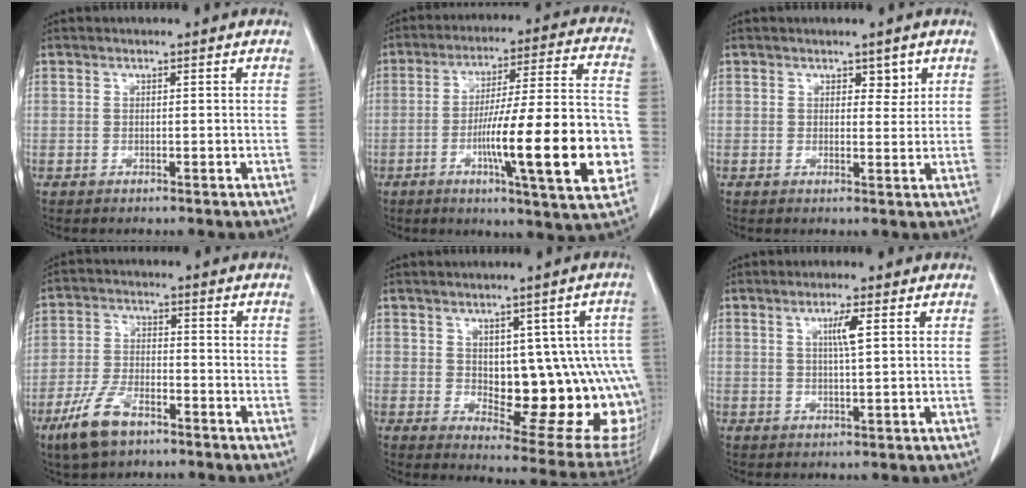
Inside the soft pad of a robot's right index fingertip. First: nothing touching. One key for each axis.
{"total": 21.2, "fx": -5.4, "fy": 1.6, "fz": 20.4, "tx": -0.277, "ty": 0.005, "tz": -0.078}
{"total": 1.9, "fx": 1.2, "fy": 1.1, "fz": 1.0, "tx": -0.006, "ty": -0.005, "tz": 0.017}
{"total": 8.3, "fx": -5.5, "fy": 3.1, "fz": 5.4, "tx": -0.120, "ty": -0.009, "tz": -0.104}
{"total": 18.3, "fx": -0.5, "fy": 7.9, "fz": 16.5, "tx": -0.140, "ty": 0.017, "tz": 0.020}
{"total": 2.9, "fx": 1.0, "fy": -0.2, "fz": 2.7, "tx": -0.050, "ty": -0.002, "tz": 0.016}